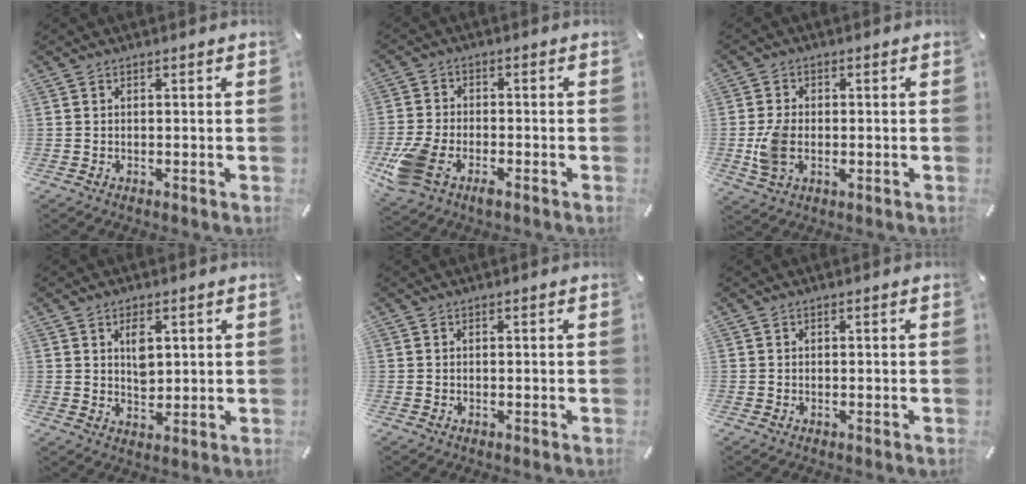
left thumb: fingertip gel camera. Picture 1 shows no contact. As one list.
[{"total": 8.4, "force": [-4.6, 4.7, 5.3], "torque": [-0.132, 0.006, -0.088]}, {"total": 6.3, "force": [-1.0, 4.2, 4.5], "torque": [-0.105, -0.003, -0.018]}, {"total": 4.6, "force": [1.7, 2.8, 3.2], "torque": [-0.047, -0.005, 0.023]}, {"total": 0.0}, {"total": 0.0}]